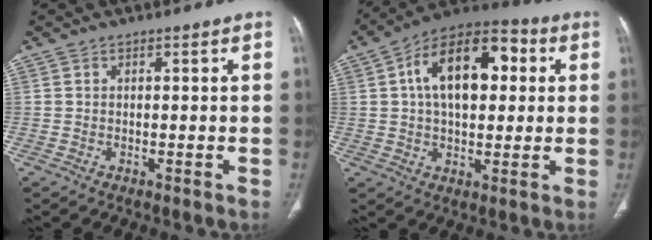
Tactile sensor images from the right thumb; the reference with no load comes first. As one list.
[{"total": 17.9, "force": [3.7, 10.2, 14.2], "torque": [-0.201, 0.026, 0.052]}]